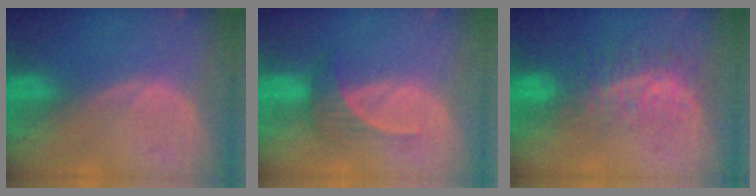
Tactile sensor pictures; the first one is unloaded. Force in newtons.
{"total": 3.6, "press": 3.5, "slide": 0.9}
{"total": 8.4, "press": 7.2, "slide": 4.3}